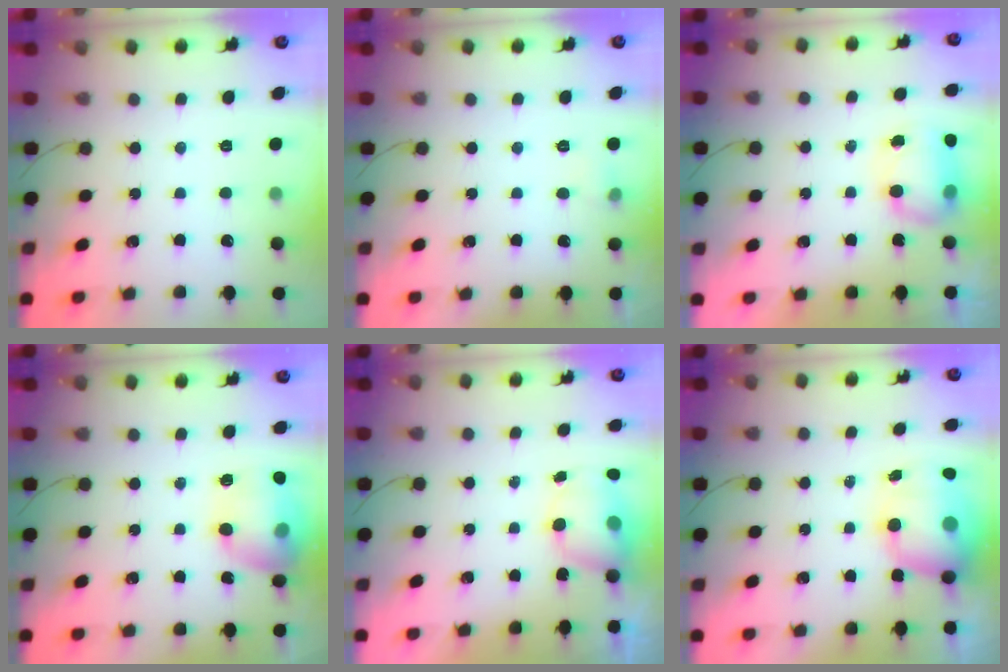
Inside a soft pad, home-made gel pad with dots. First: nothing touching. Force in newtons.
{"total": 4.2, "press": 4.0, "slide": 1.3}
{"total": 8.4, "press": 8.4, "slide": 0.8}
{"total": 16.4, "press": 16.3, "slide": 1.5}
{"total": 7.1, "press": 7.1, "slide": 1.0}
{"total": 13.0, "press": 12.6, "slide": 3.5}